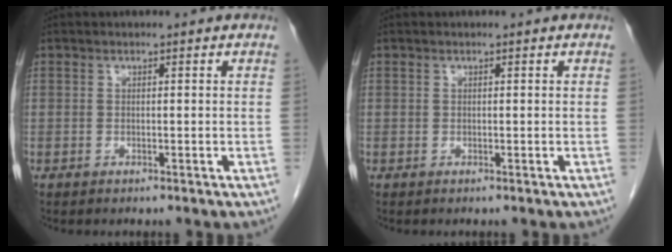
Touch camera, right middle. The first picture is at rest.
{"total": 0.0}